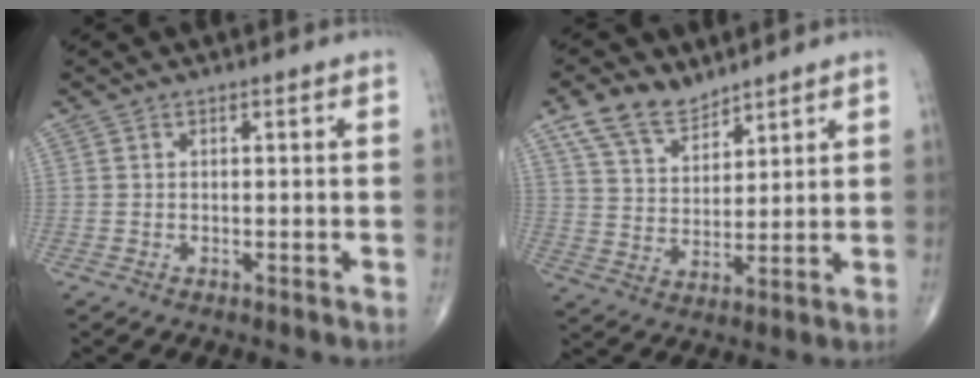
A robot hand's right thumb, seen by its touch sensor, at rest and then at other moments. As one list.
[{"total": 8.6, "force": [6.3, 4.6, 3.6], "torque": [-0.050, -0.029, 0.127]}]